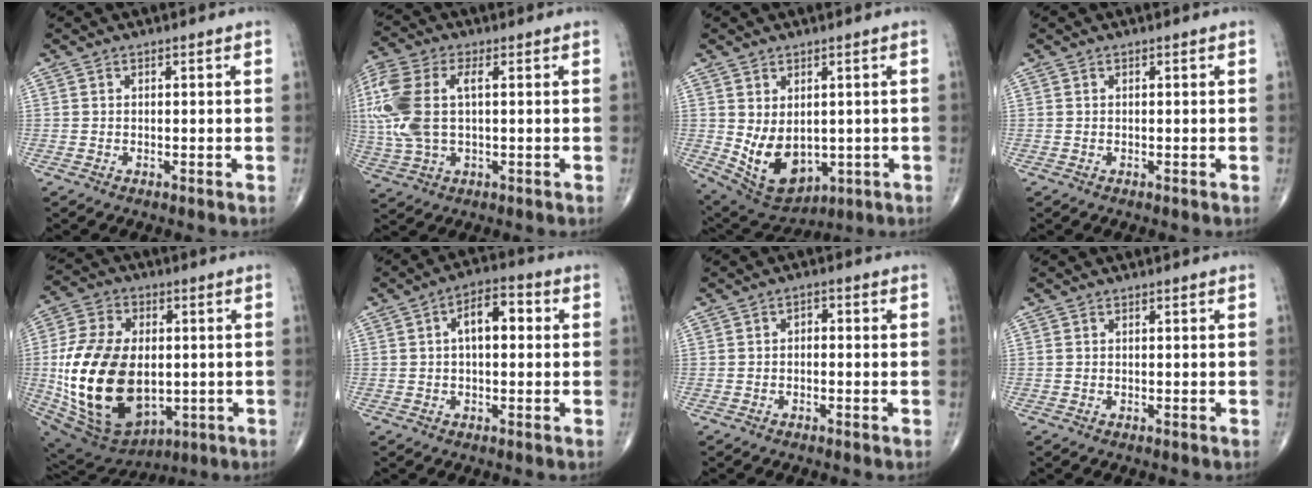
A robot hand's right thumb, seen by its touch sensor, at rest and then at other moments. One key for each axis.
{"total": 15.3, "fx": 1.8, "fy": 8.2, "fz": 12.7, "tx": -0.328, "ty": 0.017, "tz": 0.035}
{"total": 11.2, "fx": -0.7, "fy": 7.6, "fz": 8.2, "tx": -0.120, "ty": -0.011, "tz": 0.022}
{"total": 0.0}
{"total": 25.6, "fx": -2.0, "fy": 16.2, "fz": 19.7, "tx": -0.372, "ty": -0.009, "tz": -0.008}
{"total": 7.3, "fx": 1.0, "fy": 3.8, "fz": 6.1, "tx": -0.087, "ty": 0.023, "tz": 0.007}
{"total": 1.6, "fx": -0.3, "fy": 1.1, "fz": 1.1, "tx": -0.007, "ty": 0.011, "tz": -0.011}
{"total": 0.0}